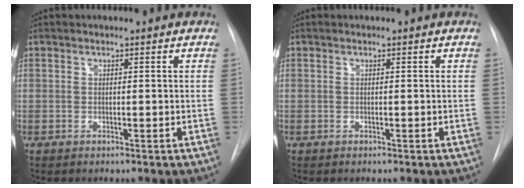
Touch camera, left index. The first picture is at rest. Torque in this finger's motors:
{"motor_torque": [0.00, 0.00, 0.00, 0.00]}